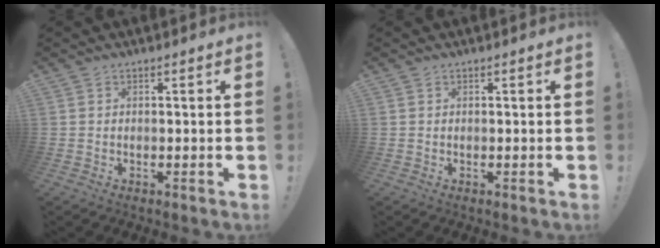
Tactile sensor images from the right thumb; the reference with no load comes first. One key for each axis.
{"total": 0.0}